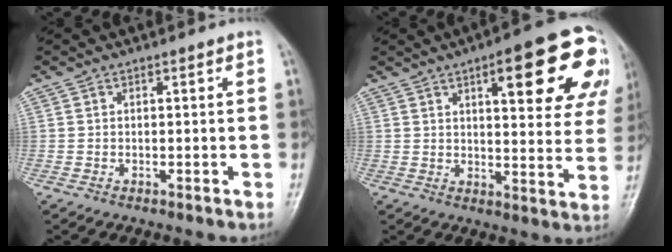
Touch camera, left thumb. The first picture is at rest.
{"total": 20.8, "force": [9.0, 6.2, 17.7], "torque": [-0.195, -0.016, 0.114]}